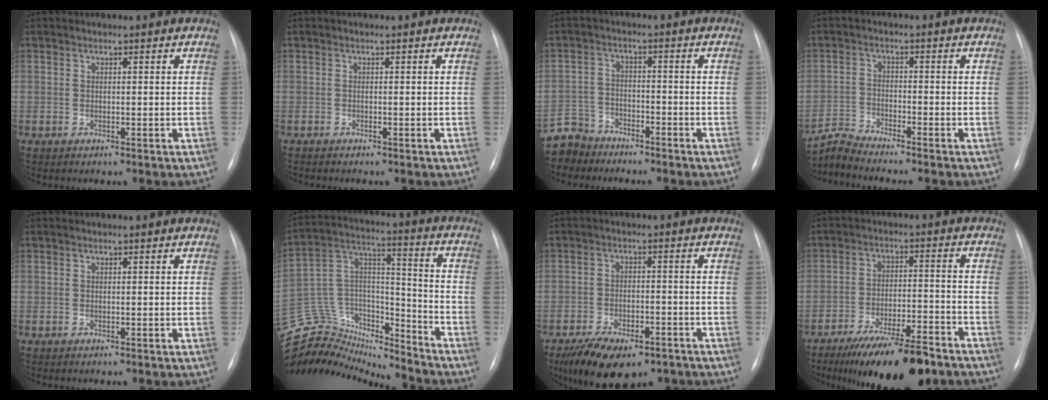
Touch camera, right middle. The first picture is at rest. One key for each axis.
{"total": 0.6, "fx": -0.6, "fy": 0.0, "fz": 0.3, "tx": -0.004, "ty": -0.001, "tz": -0.010}
{"total": 5.8, "fx": -5.3, "fy": 2.3, "fz": -0.8, "tx": 0.020, "ty": -0.001, "tz": -0.107}
{"total": 4.6, "fx": -4.2, "fy": -1.7, "fz": -0.6, "tx": -0.004, "ty": -0.013, "tz": -0.082}
{"total": 0.0}
{"total": 20.4, "fx": -19.7, "fy": 4.4, "fz": 2.9, "tx": -0.058, "ty": 0.074, "tz": -0.322}
{"total": 12.4, "fx": -8.6, "fy": 5.6, "fz": 7.0, "tx": -0.117, "ty": -0.005, "tz": -0.129}
{"total": 14.7, "fx": -11.4, "fy": 2.9, "fz": 8.8, "tx": -0.133, "ty": -0.007, "tz": -0.182}